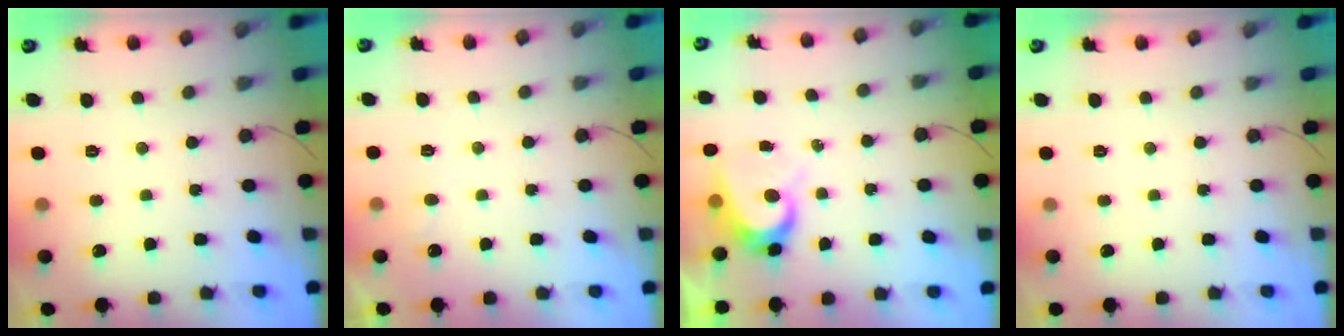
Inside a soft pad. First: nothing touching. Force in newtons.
{"total": 3.9, "press": 3.9, "slide": 0.3}
{"total": 6.3, "press": 6.3, "slide": 0.5}
{"total": 0.0}